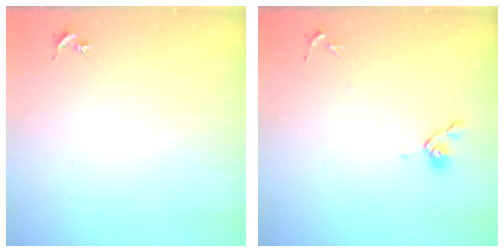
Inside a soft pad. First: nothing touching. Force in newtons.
{"total": 5.8, "press": 5.8, "slide": 0.7}